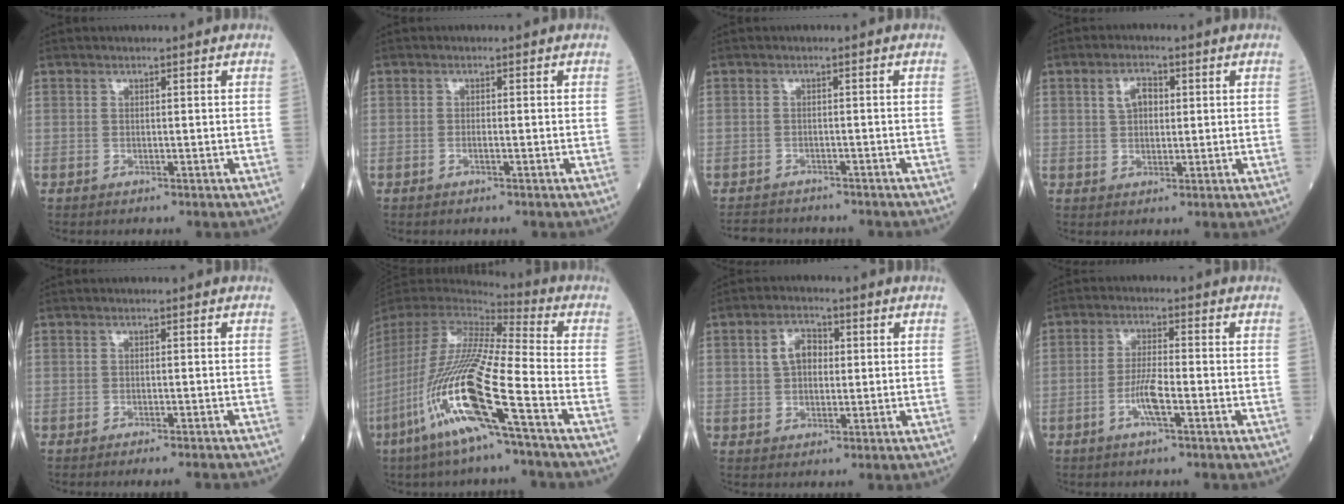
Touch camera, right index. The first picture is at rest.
{"total": 1.0, "force": [-0.4, 0.0, 0.9], "torque": [-0.019, 0.000, -0.009]}
{"total": 6.3, "force": [-5.9, 1.9, 1.3], "torque": [-0.017, -0.006, -0.085]}
{"total": 3.7, "force": [1.0, 2.3, 2.7], "torque": [-0.046, 0.008, 0.018]}
{"total": 4.2, "force": [-3.9, -0.1, 1.6], "torque": [-0.014, -0.008, -0.053]}
{"total": 20.4, "force": [-8.9, 0.6, 18.4], "torque": [-0.407, -0.048, -0.182]}
{"total": 4.5, "force": [0.8, 3.0, 3.2], "torque": [-0.059, 0.013, 0.013]}
{"total": 6.3, "force": [-2.5, 0.8, 5.7], "torque": [-0.113, -0.001, -0.051]}